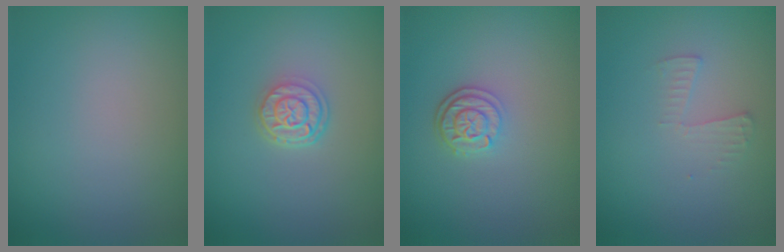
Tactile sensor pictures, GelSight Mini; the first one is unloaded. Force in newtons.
{"total": 2.8, "press": 2.1, "slide": 1.8}
{"total": 2.5, "press": 2.1, "slide": 1.4}
{"total": 1.4, "press": 1.4, "slide": 0.1}